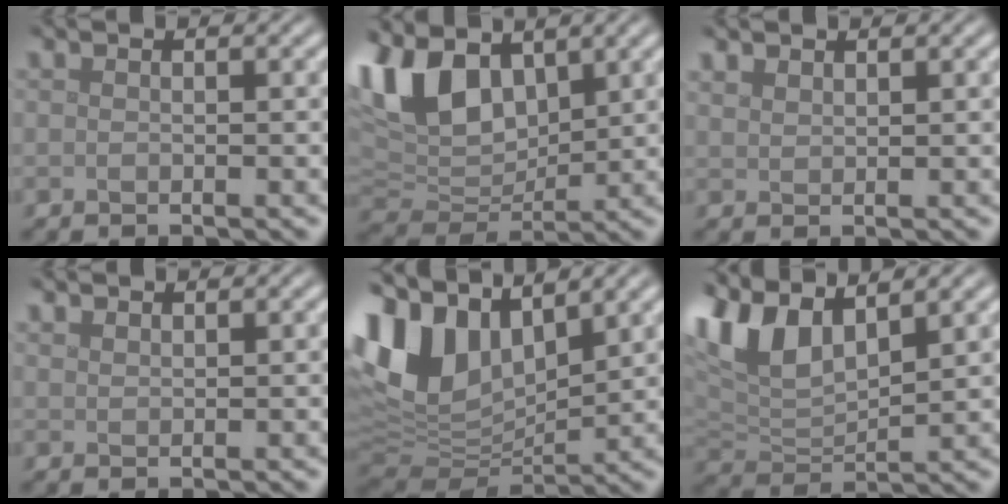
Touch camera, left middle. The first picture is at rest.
{"total": 8.9, "force": [3.9, 5.3, 5.9], "torque": [-0.144, 0.003, 0.069]}
{"total": 1.2, "force": [1.2, 0.4, 0.3], "torque": [-0.009, -0.001, 0.028]}
{"total": 0.9, "force": [0.8, 0.2, 0.2], "torque": [-0.006, -0.004, 0.020]}
{"total": 11.1, "force": [5.4, 6.6, 7.1], "torque": [-0.177, 0.013, 0.100]}
{"total": 7.4, "force": [4.1, 3.4, 5.1], "torque": [-0.118, 0.011, 0.077]}